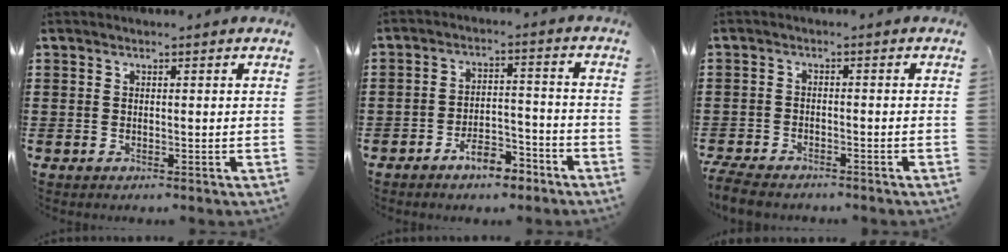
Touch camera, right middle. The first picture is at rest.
{"total": 6.2, "force": [-4.9, 2.0, 3.2], "torque": [-0.056, 0.016, -0.094]}
{"total": 3.3, "force": [-3.2, 0.5, 0.8], "torque": [-0.029, -0.003, -0.070]}